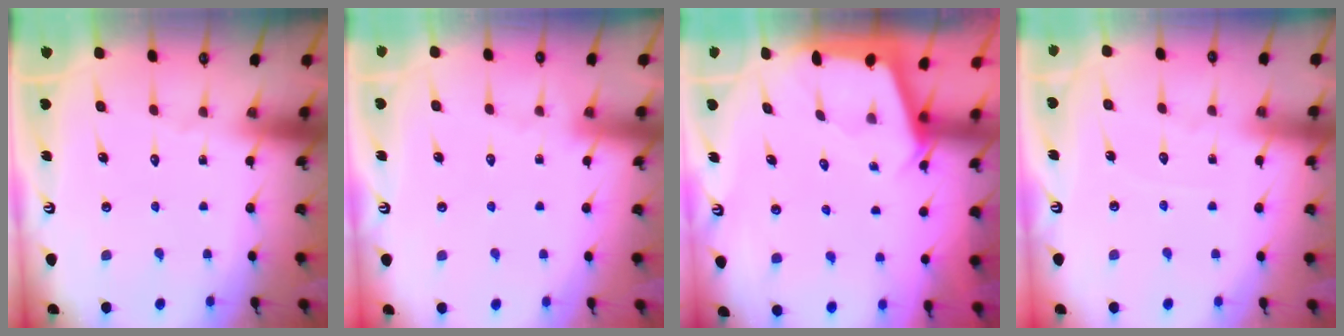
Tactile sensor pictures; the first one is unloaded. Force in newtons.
{"total": 1.9, "press": 1.9, "slide": 0.4}
{"total": 2.1, "press": 2.1, "slide": 0.3}
{"total": 2.0, "press": 2.0, "slide": 0.3}